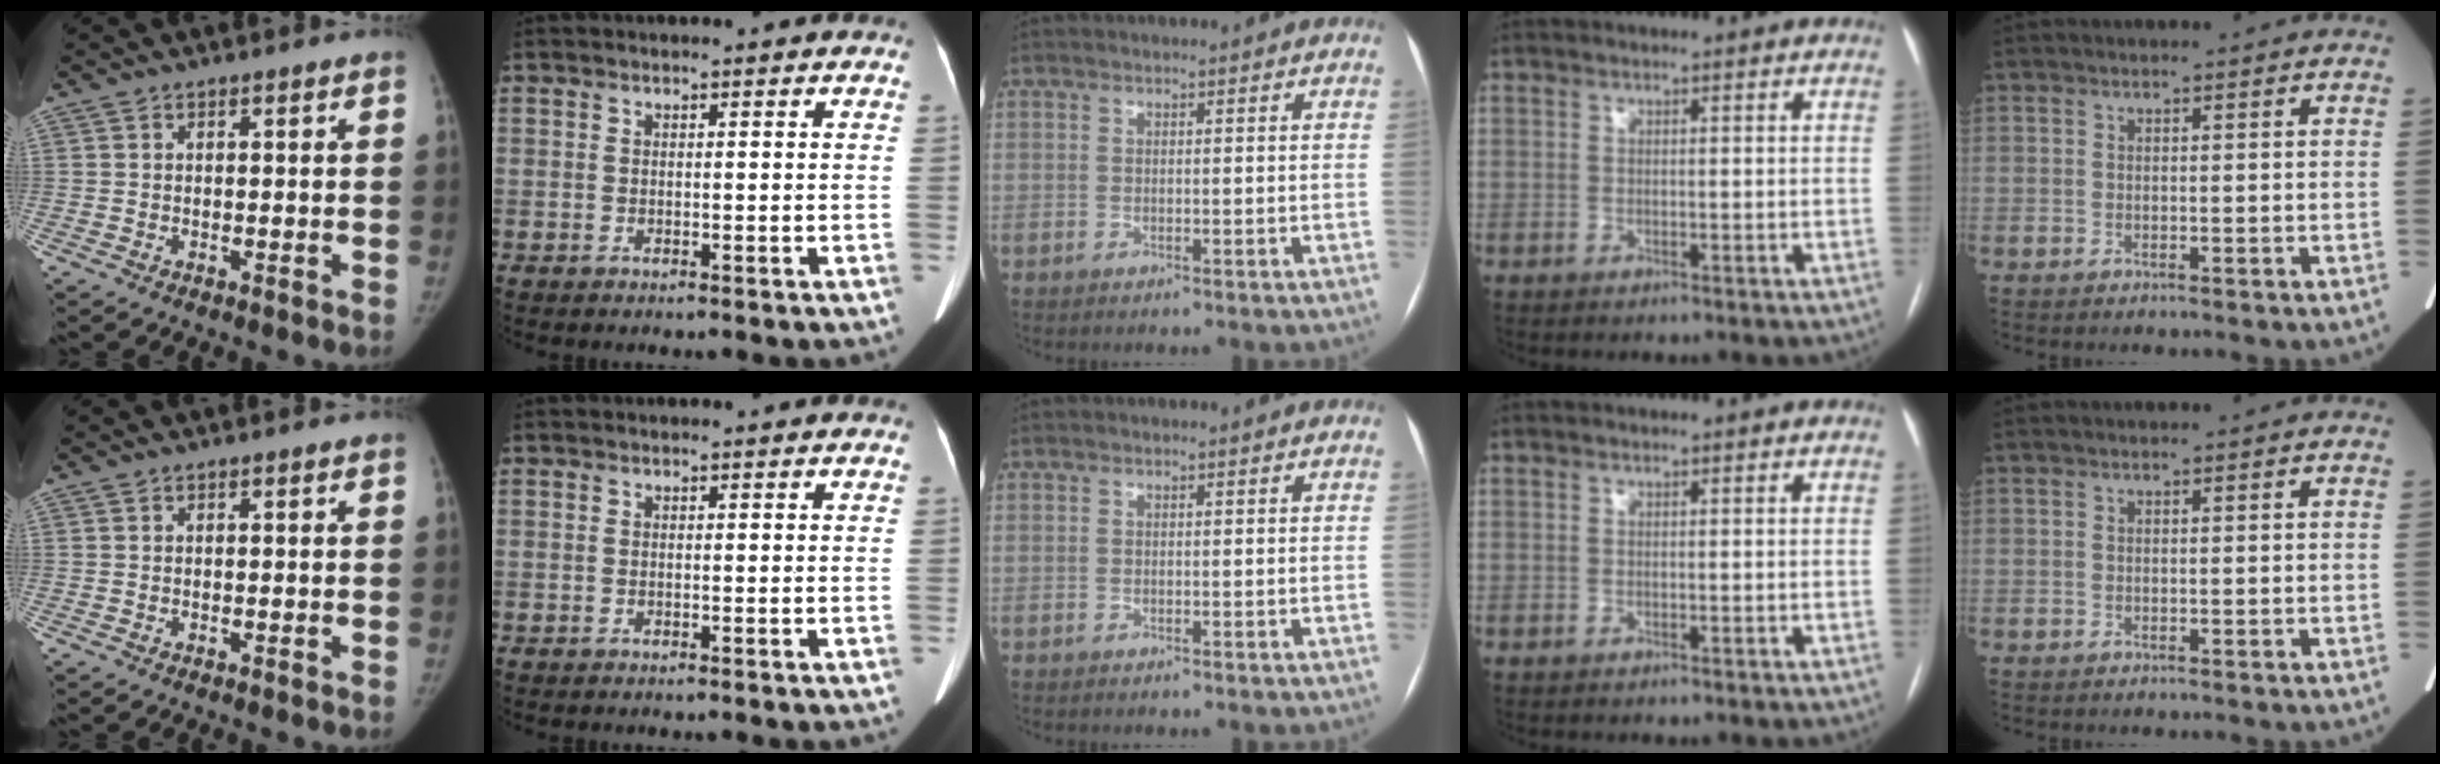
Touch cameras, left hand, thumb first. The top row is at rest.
{}